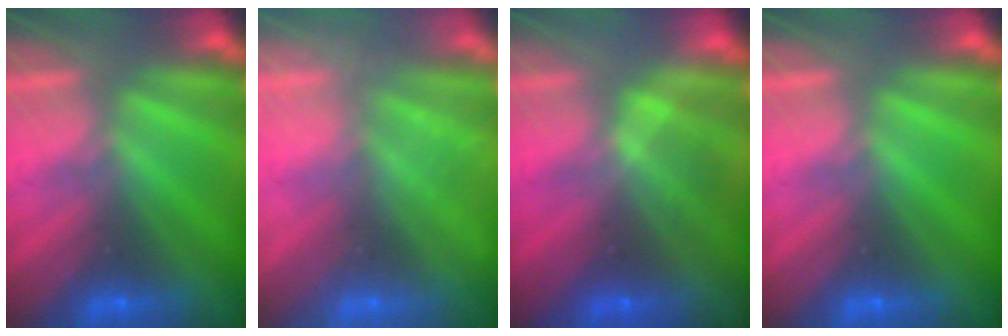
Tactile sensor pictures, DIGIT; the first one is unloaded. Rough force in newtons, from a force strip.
{"total": 2.4}
{"total": 1.7}
{"total": 0.0}